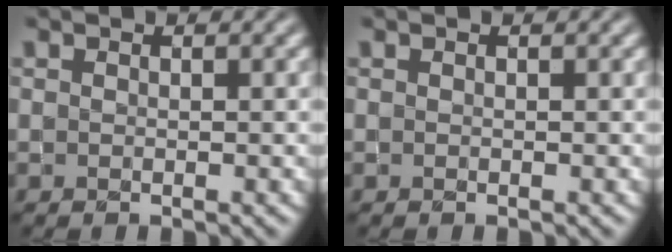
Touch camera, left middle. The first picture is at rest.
{"total": 0.0}